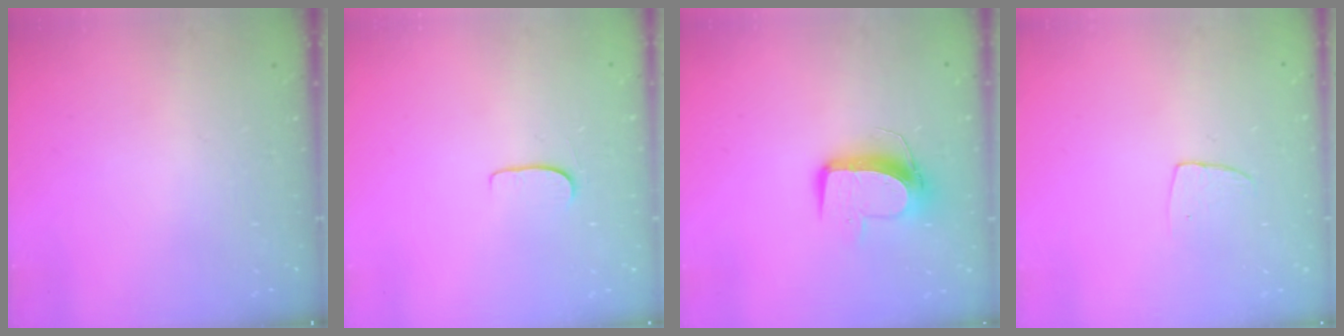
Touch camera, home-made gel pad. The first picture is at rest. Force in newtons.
{"total": 4.5, "press": 4.5, "slide": 0.4}
{"total": 9.7, "press": 9.7, "slide": 0.6}
{"total": 4.9, "press": 4.8, "slide": 0.4}